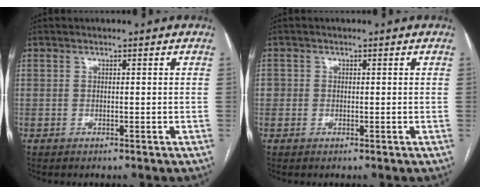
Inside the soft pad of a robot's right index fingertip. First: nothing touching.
{"total": 1.5, "force": [-0.1, 1.4, 0.4], "torque": [0.001, 0.008, -0.001]}